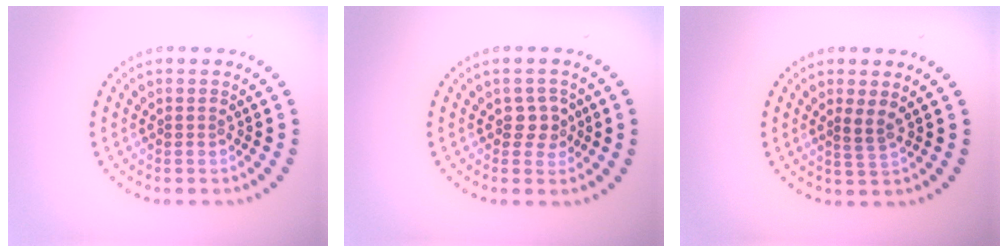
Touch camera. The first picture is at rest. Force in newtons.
{"total": 1.7, "press": 1.5, "slide": 0.8}
{"total": 1.4, "press": 1.1, "slide": 0.9}